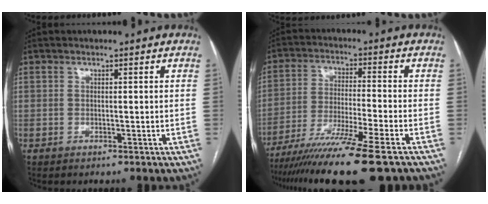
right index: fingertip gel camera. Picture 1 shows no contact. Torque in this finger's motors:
{"motor_torque": [1.06, -1.08, 1.06, 0.21]}